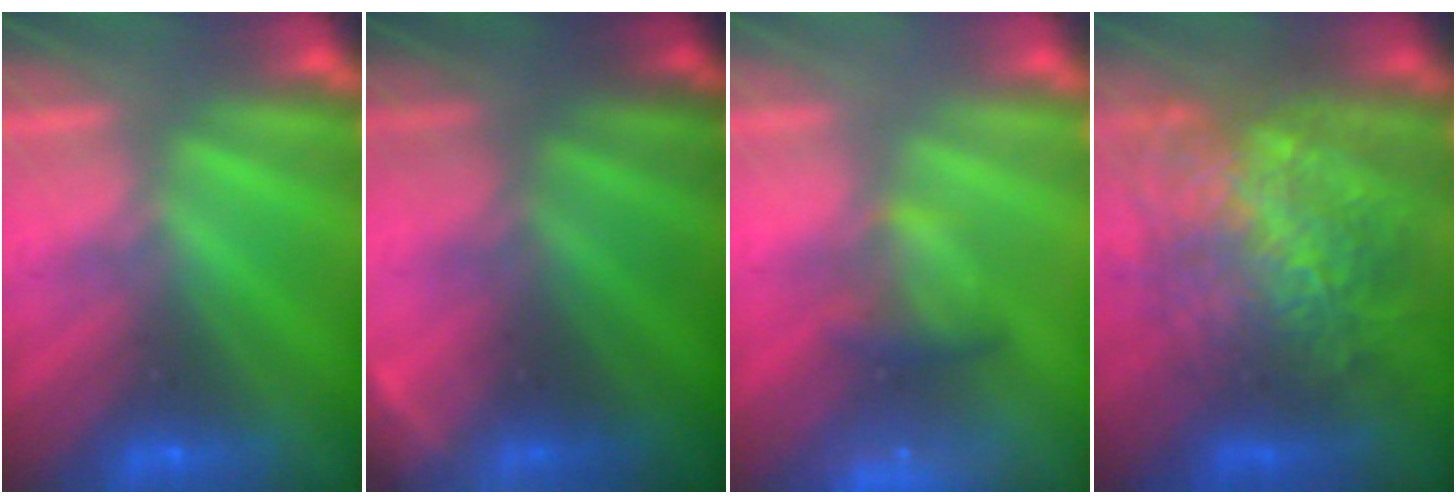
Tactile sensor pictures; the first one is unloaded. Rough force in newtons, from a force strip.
{"total": 4.8}
{"total": 5.5}
{"total": 7.6}